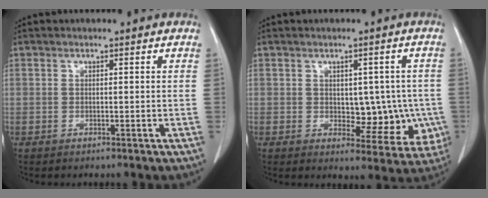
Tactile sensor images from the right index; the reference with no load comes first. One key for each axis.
{"total": 10.2, "fx": -0.8, "fy": 6.1, "fz": 8.2, "tx": -0.095, "ty": 0.015, "tz": 0.010}